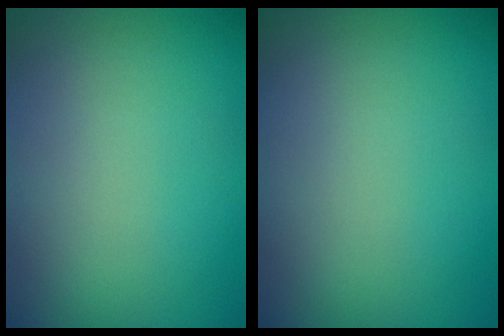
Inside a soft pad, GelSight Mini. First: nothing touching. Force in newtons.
{"total": 0.0}